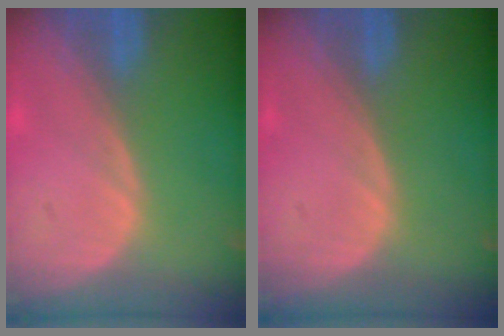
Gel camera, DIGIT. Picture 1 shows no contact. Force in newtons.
{"total": 0.0}